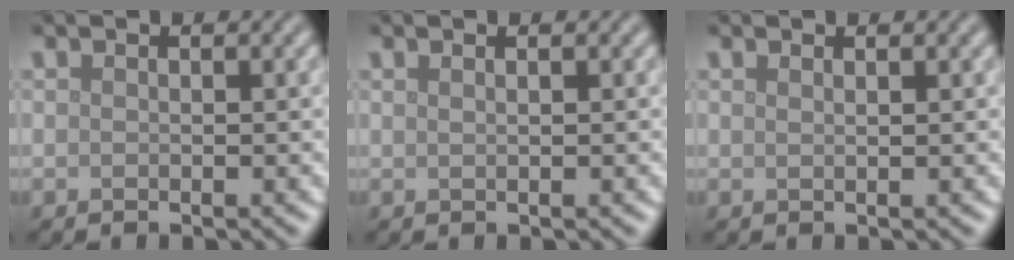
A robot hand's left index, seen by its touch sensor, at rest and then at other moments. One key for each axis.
{"total": 1.4, "fx": 0.8, "fy": 0.6, "fz": 0.9, "tx": -0.003, "ty": -0.003, "tz": -0.001}
{"total": 1.1, "fx": 0.7, "fy": 0.4, "fz": 0.7, "tx": -0.002, "ty": 0.000, "tz": 0.001}